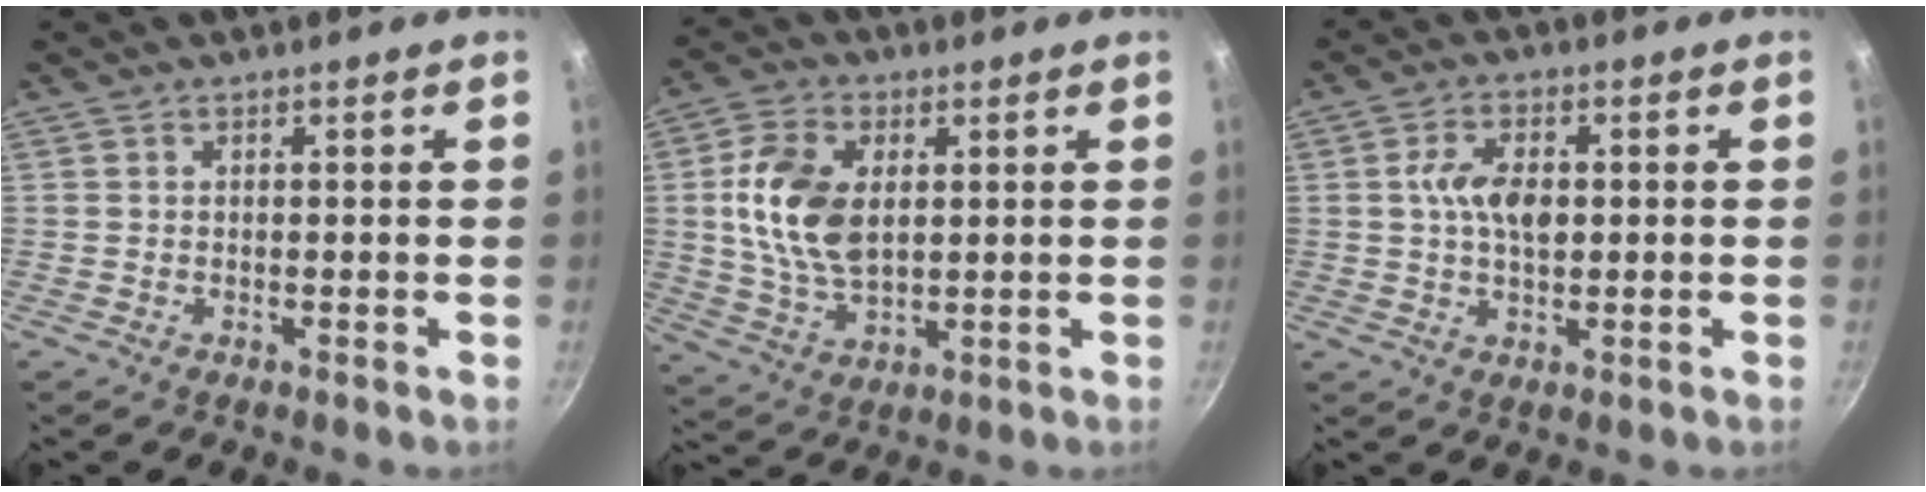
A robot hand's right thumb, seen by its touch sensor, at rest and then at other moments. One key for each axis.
{"total": 13.0, "fx": 2.1, "fy": 8.0, "fz": 10.1, "tx": -0.181, "ty": -0.004, "tz": 0.041}
{"total": 6.7, "fx": 0.6, "fy": 3.8, "fz": 5.5, "tx": -0.089, "ty": 0.008, "tz": 0.006}